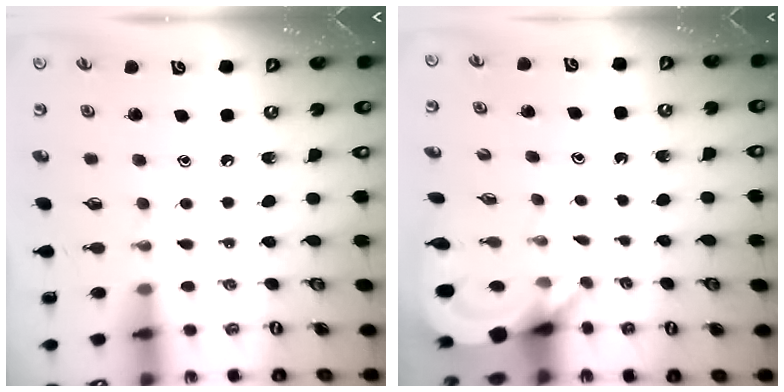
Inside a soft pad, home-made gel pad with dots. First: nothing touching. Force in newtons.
{"total": 3.9, "press": 3.8, "slide": 0.2}